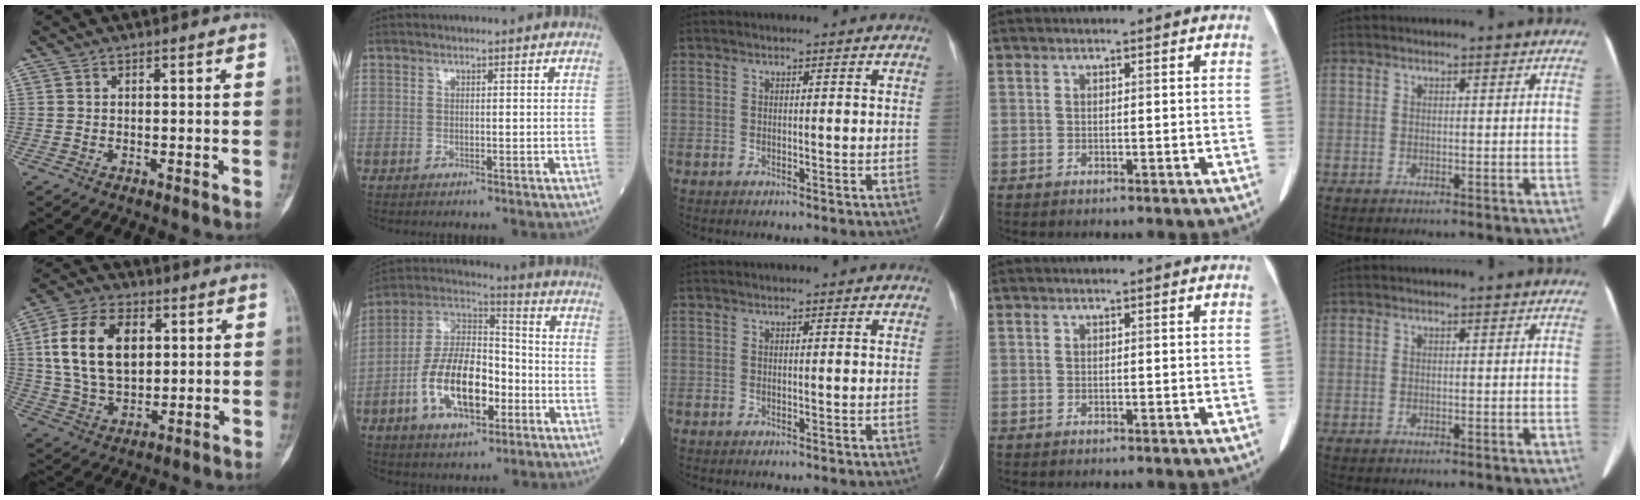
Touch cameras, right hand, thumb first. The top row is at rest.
{"thumb": {"total": 16.4, "force": [3.6, 10.4, 12.1], "torque": [-0.204, -0.002, 0.069]}, "index": {"total": 15.1, "force": [-4.8, 6.9, 12.5], "torque": [-0.248, 0.016, -0.082]}}